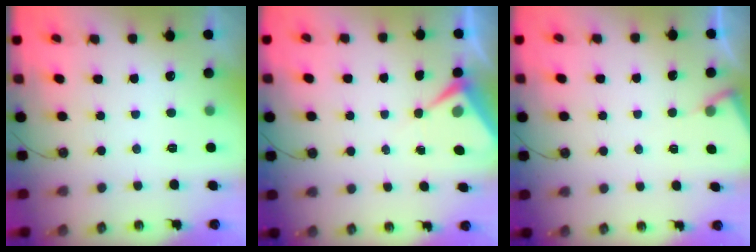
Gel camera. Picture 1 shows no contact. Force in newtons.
{"total": 6.0, "press": 5.9, "slide": 0.7}
{"total": 3.8, "press": 3.7, "slide": 0.6}